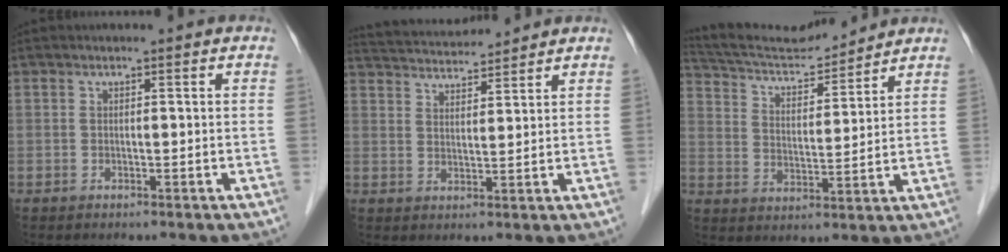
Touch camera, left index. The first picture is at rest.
{"total": 9.3, "force": [9.0, 0.7, 2.3], "torque": [-0.052, 0.025, 0.148]}
{"total": 13.7, "force": [13.1, 1.5, 3.6], "torque": [-0.072, 0.015, 0.227]}